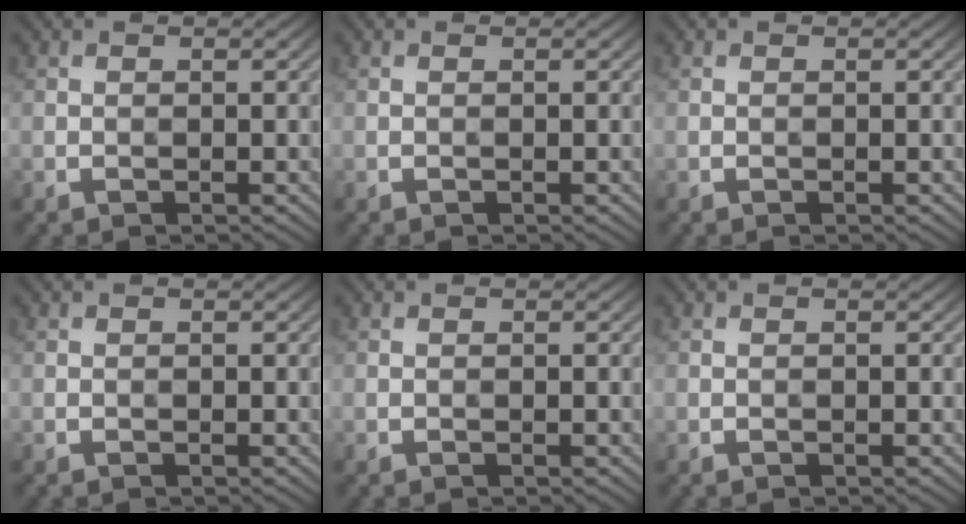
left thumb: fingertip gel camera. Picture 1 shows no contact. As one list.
[{"total": 0.0}, {"total": 0.0}, {"total": 0.0}, {"total": 0.0}, {"total": 0.0}]